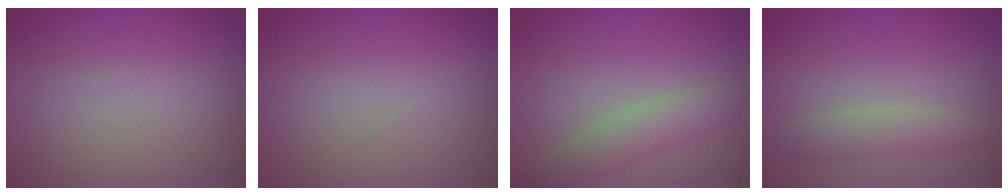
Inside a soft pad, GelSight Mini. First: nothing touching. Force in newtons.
{"total": 0.0}
{"total": 3.5, "press": 3.5, "slide": 0.1}
{"total": 2.5, "press": 2.5, "slide": 0.1}